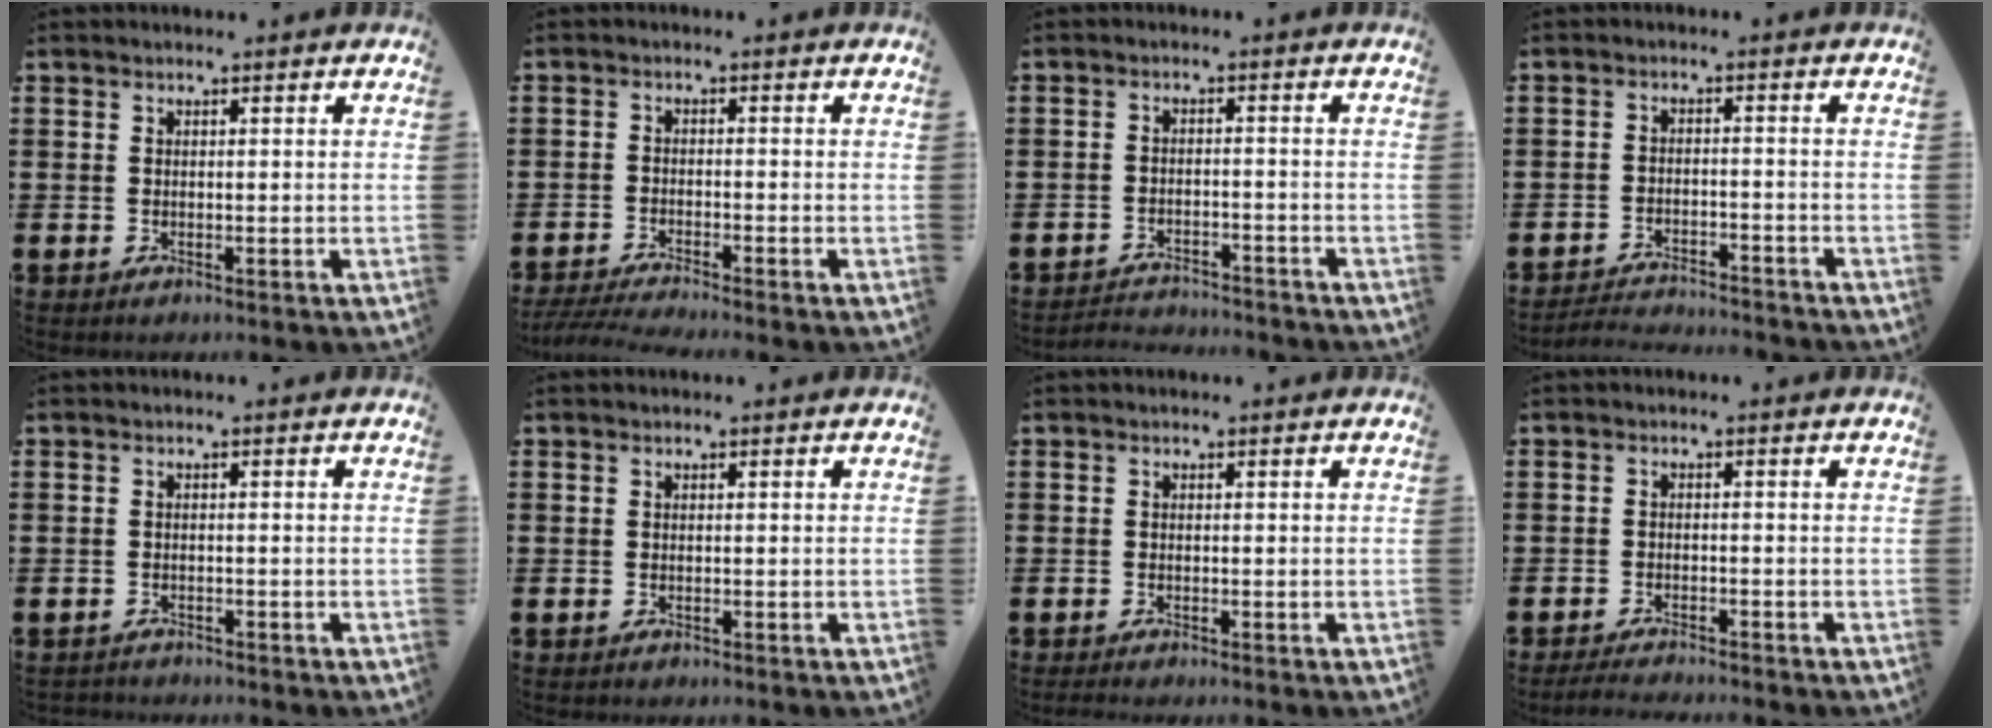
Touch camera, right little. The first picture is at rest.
{"total": 2.0, "force": [-1.7, -0.1, 1.0], "torque": [-0.013, 0.001, -0.032]}
{"total": 2.5, "force": [-2.5, 0.1, -0.1], "torque": [-0.005, 0.002, -0.055]}
{"total": 2.8, "force": [-2.8, 0.0, 0.0], "torque": [-0.006, 0.003, -0.060]}
{"total": 0.8, "force": [-0.8, 0.1, -0.1], "torque": [0.000, 0.000, -0.017]}
{"total": 0.0}
{"total": 0.5, "force": [-0.4, 0.0, 0.3], "torque": [-0.005, -0.003, -0.008]}
{"total": 1.8, "force": [-1.7, 0.0, 0.6], "torque": [-0.009, 0.004, -0.033]}